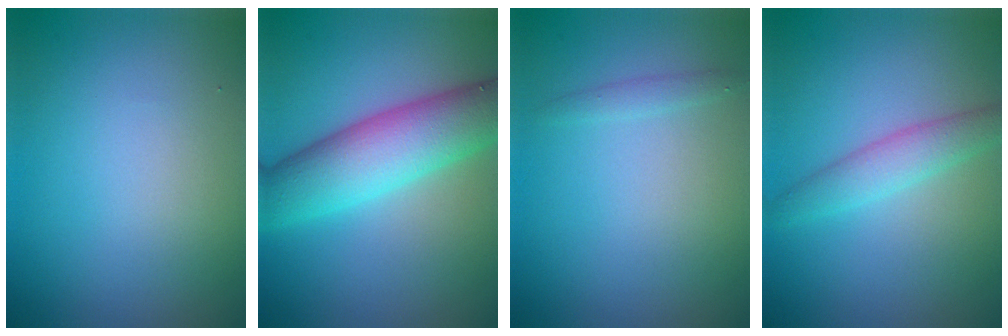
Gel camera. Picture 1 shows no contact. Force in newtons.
{"total": 7.8, "press": 7.7, "slide": 0.5}
{"total": 0.8, "press": 0.8, "slide": 0.1}
{"total": 2.7, "press": 2.7, "slide": 0.0}